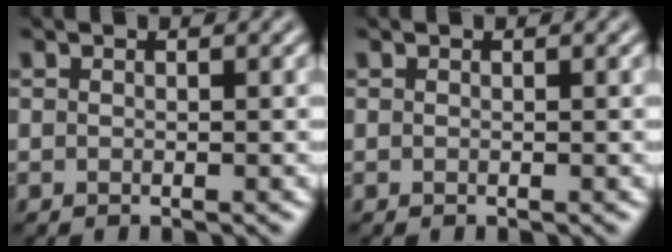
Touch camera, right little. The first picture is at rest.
{"total": 0.0}